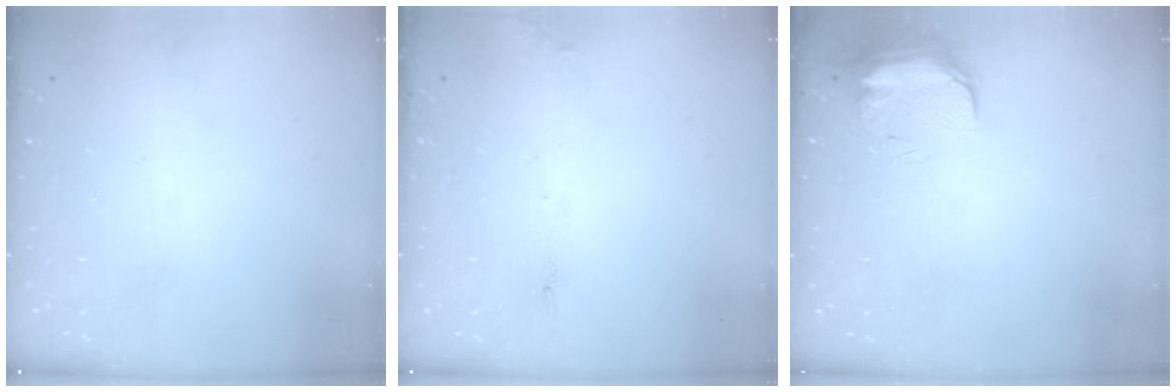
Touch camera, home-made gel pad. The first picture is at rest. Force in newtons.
{"total": 7.3, "press": 7.0, "slide": 2.0}
{"total": 9.5, "press": 9.4, "slide": 1.7}